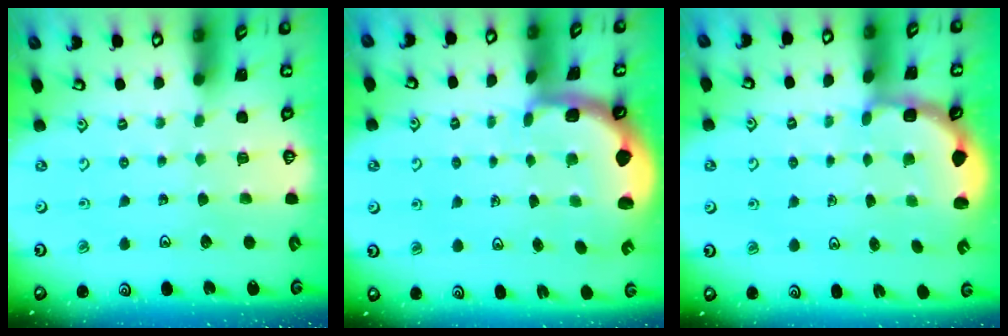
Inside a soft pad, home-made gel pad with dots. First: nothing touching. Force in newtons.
{"total": 2.4, "press": 2.1, "slide": 1.2}
{"total": 2.7, "press": 2.1, "slide": 1.7}